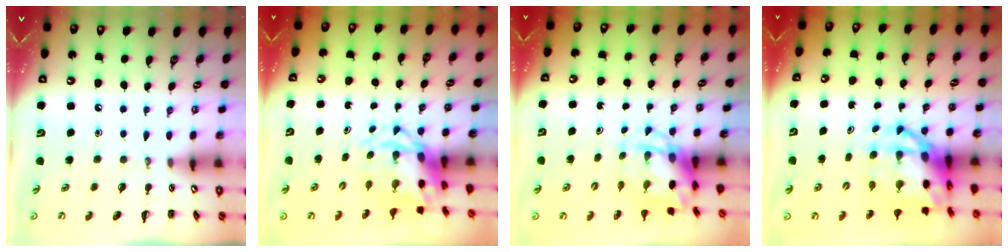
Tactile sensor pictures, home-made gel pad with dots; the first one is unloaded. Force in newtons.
{"total": 5.2, "press": 5.0, "slide": 1.7}
{"total": 5.6, "press": 5.6, "slide": 0.8}
{"total": 9.1, "press": 8.8, "slide": 2.6}